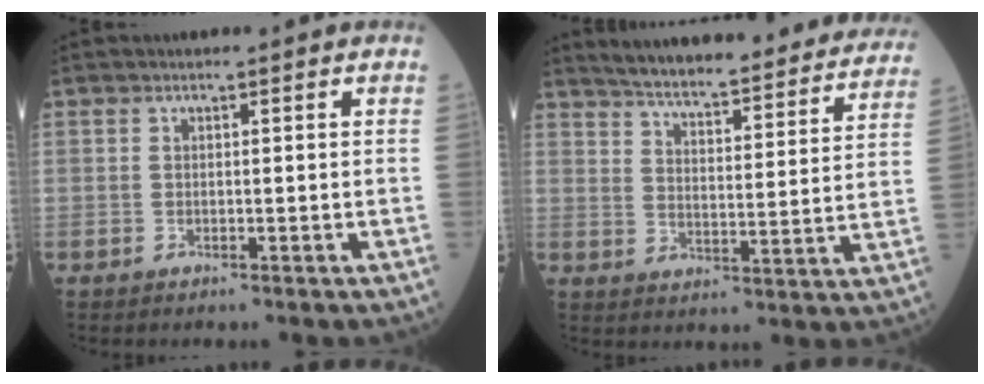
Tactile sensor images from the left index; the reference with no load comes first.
{"total": 28.4, "force": [26.0, 4.1, 10.6], "torque": [-0.156, -0.058, 0.319]}